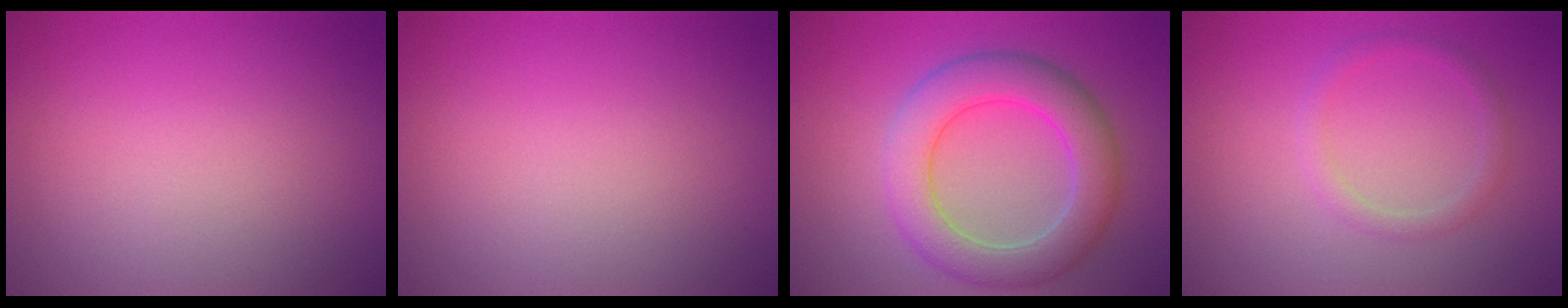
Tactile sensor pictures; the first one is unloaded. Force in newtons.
{"total": 0.0}
{"total": 6.4, "press": 6.3, "slide": 0.2}
{"total": 1.6, "press": 1.6, "slide": 0.1}